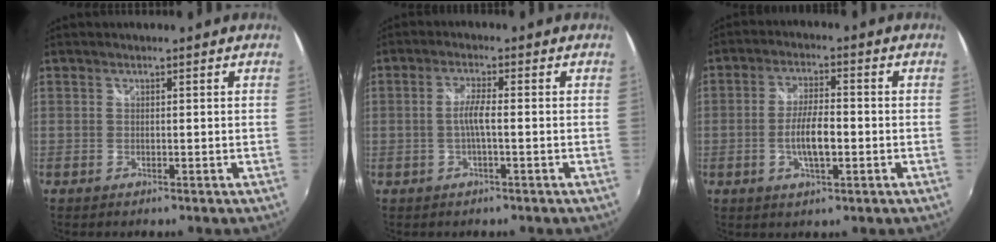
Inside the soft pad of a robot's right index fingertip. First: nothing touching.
{"total": 3.1, "force": [-0.7, 0.0, 3.0], "torque": [-0.059, 0.003, -0.013]}
{"total": 6.6, "force": [-1.7, 2.0, 6.0], "torque": [-0.117, -0.001, -0.028]}